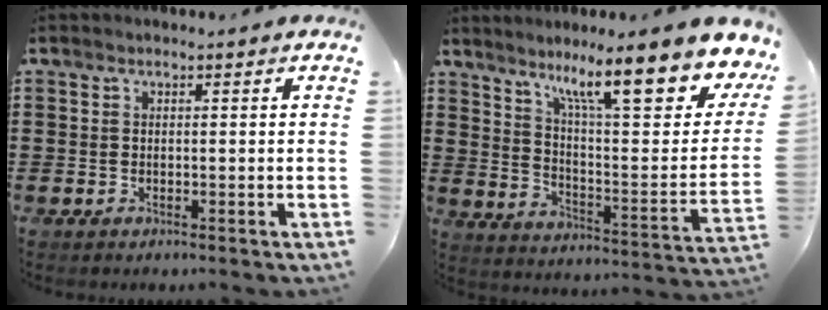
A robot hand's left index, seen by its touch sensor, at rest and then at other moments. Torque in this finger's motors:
{"motor_torque": [1.94, -0.20, 1.05, 0.21]}